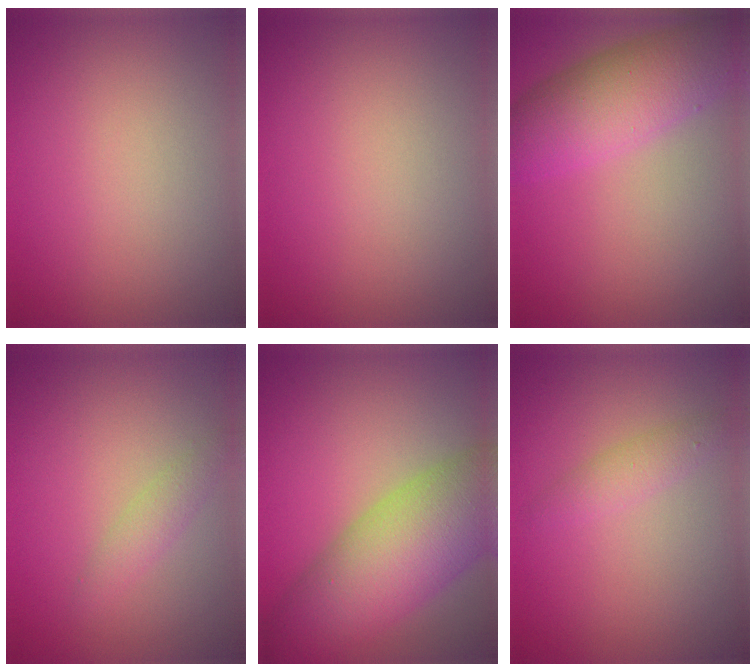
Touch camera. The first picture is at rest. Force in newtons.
{"total": 0.0}
{"total": 7.3, "press": 7.3, "slide": 0.3}
{"total": 1.5, "press": 1.5, "slide": 0.0}
{"total": 10.9, "press": 10.9, "slide": 0.4}
{"total": 1.6, "press": 1.6, "slide": 0.1}